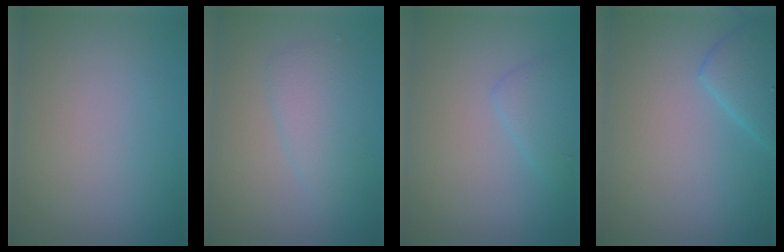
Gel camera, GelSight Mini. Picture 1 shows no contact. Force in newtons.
{"total": 2.7, "press": 2.7, "slide": 0.0}
{"total": 2.0, "press": 2.0, "slide": 0.1}
{"total": 3.1, "press": 3.1, "slide": 0.3}